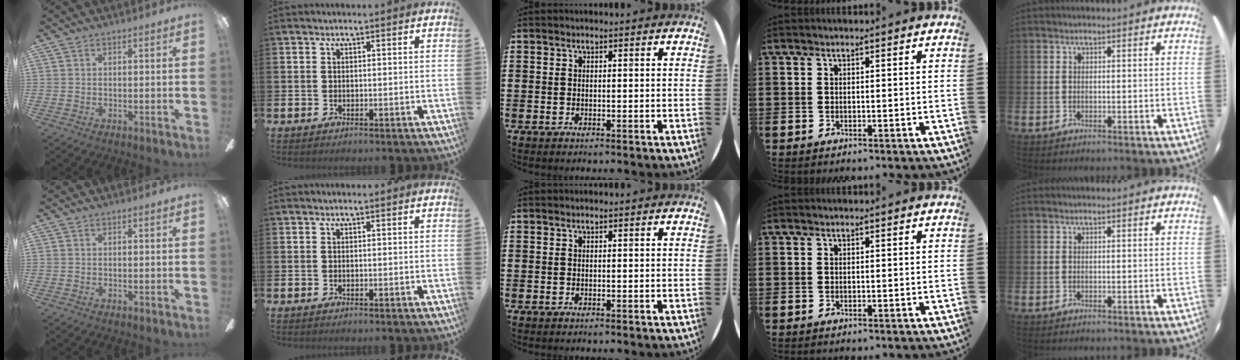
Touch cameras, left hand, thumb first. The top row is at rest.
{}